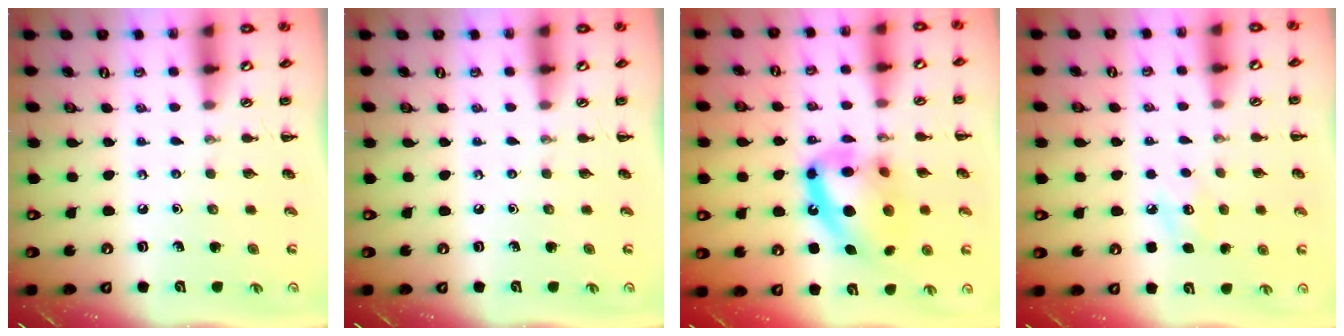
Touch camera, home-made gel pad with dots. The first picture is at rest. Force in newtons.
{"total": 0.0}
{"total": 16.5, "press": 16.0, "slide": 4.0}
{"total": 7.6, "press": 7.3, "slide": 2.2}